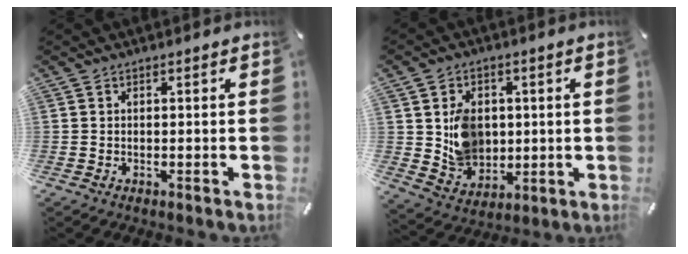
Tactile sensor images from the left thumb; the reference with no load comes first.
{"total": 9.9, "force": [1.7, 8.7, 4.3], "torque": [-0.074, 0.001, 0.041]}